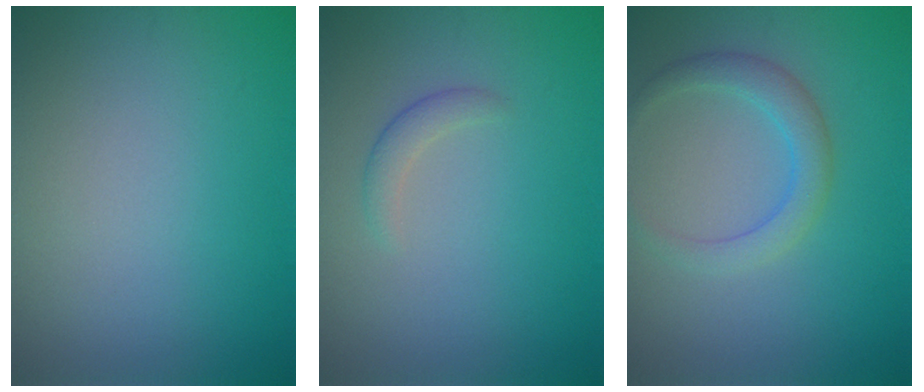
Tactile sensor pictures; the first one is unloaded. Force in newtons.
{"total": 1.3, "press": 1.3, "slide": 0.0}
{"total": 2.8, "press": 2.8, "slide": 0.0}